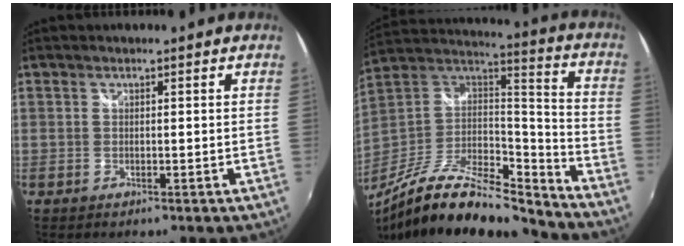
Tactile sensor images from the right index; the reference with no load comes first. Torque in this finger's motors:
{"motor_torque": [-0.25, -0.20, -0.06, -0.18]}